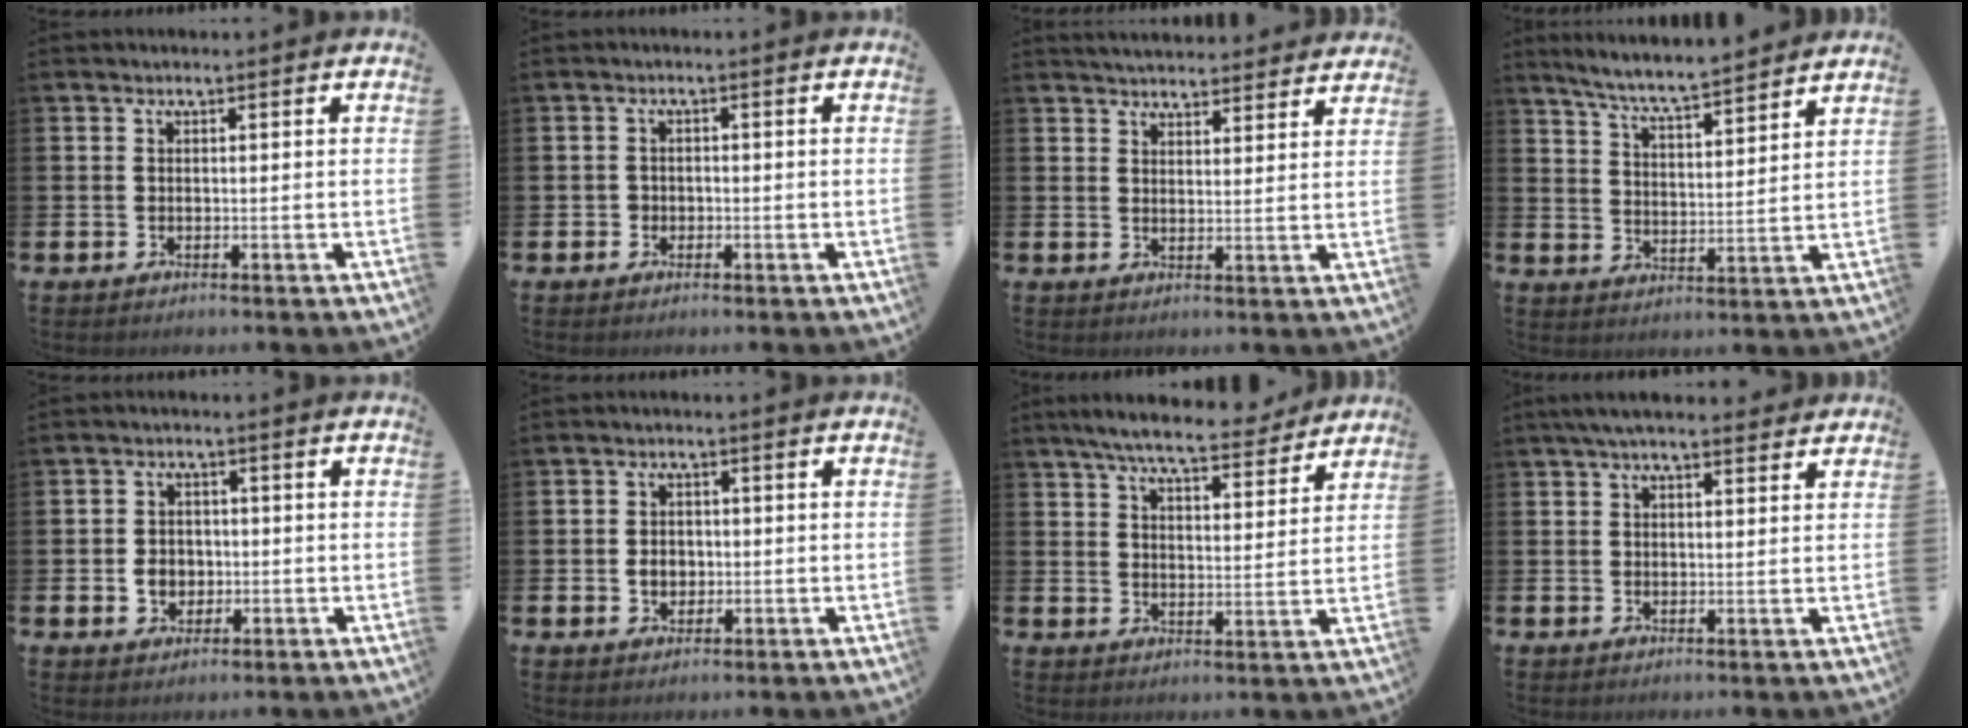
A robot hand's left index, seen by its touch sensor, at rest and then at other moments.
{"total": 1.3, "force": [-0.4, 1.2, 0.2], "torque": [-0.003, 0.004, -0.012]}
{"total": 4.3, "force": [4.3, 0.4, 0.0], "torque": [-0.003, -0.027, 0.076]}
{"total": 6.5, "force": [6.2, -0.1, 1.9], "torque": [-0.057, -0.043, 0.107]}
{"total": 3.5, "force": [-0.5, 2.9, 1.8], "torque": [-0.023, 0.000, -0.017]}
{"total": 2.6, "force": [-0.2, 2.2, 1.4], "torque": [-0.012, 0.000, -0.011]}
{"total": 7.5, "force": [6.8, 1.1, 2.7], "torque": [-0.063, -0.038, 0.118]}
{"total": 3.8, "force": [3.3, 0.9, 1.8], "torque": [-0.039, -0.004, 0.058]}